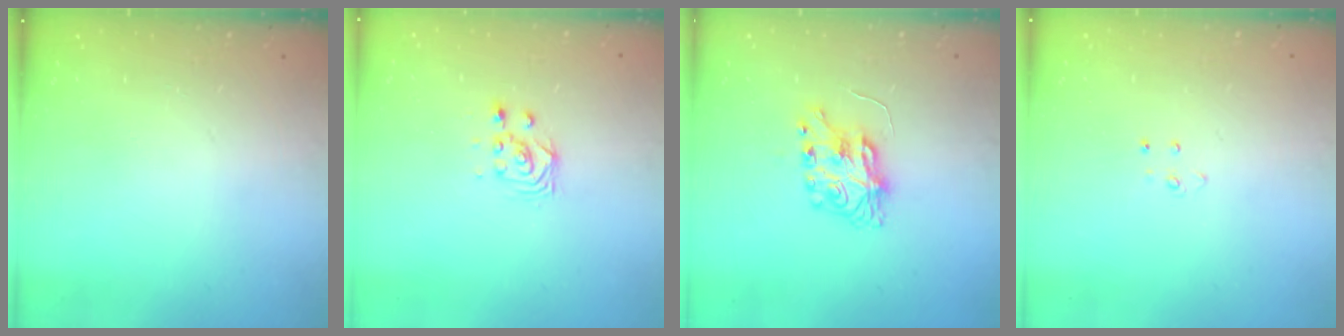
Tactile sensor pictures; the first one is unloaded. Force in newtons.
{"total": 2.9, "press": 2.9, "slide": 0.4}
{"total": 7.9, "press": 7.9, "slide": 0.2}
{"total": 3.8, "press": 3.8, "slide": 0.3}